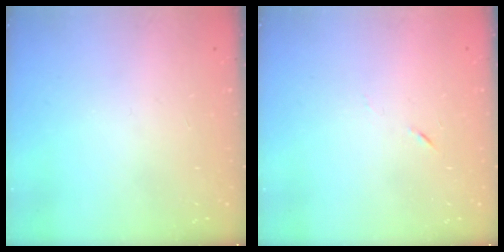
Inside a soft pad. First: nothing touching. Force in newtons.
{"total": 3.8, "press": 3.7, "slide": 1.1}